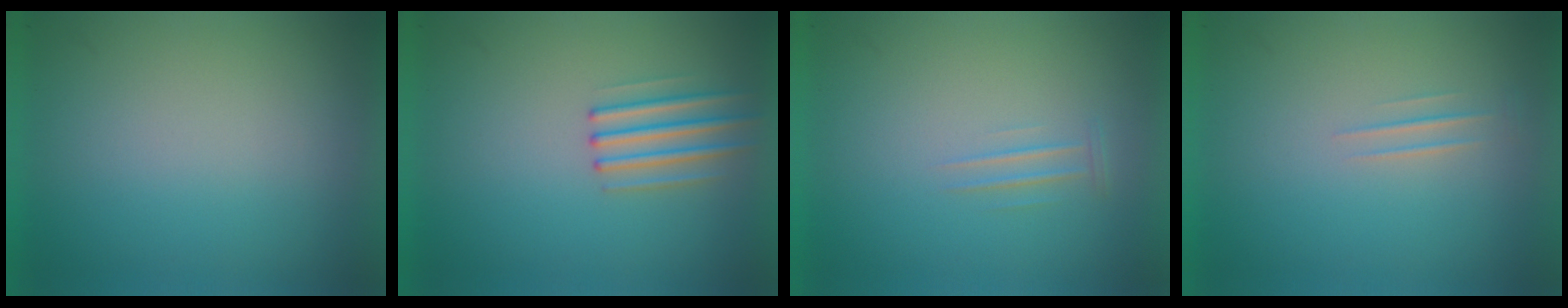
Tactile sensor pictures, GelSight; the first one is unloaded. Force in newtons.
{"total": 2.2}
{"total": 1.0}
{"total": 1.1}